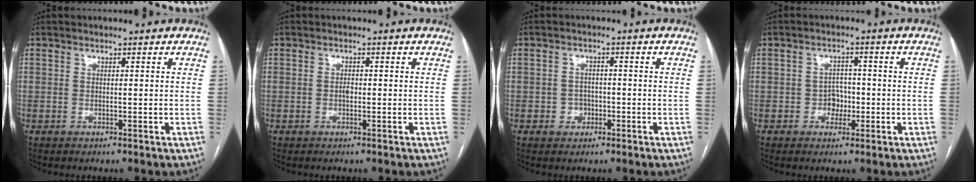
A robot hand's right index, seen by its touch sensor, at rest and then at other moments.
{"total": 1.0, "force": [-0.2, 0.5, 0.8], "torque": [-0.015, 0.002, -0.006]}
{"total": 2.4, "force": [-1.0, 2.1, 0.8], "torque": [-0.006, 0.009, -0.014]}
{"total": 3.1, "force": [-0.9, 2.5, 1.6], "torque": [-0.018, 0.007, -0.014]}